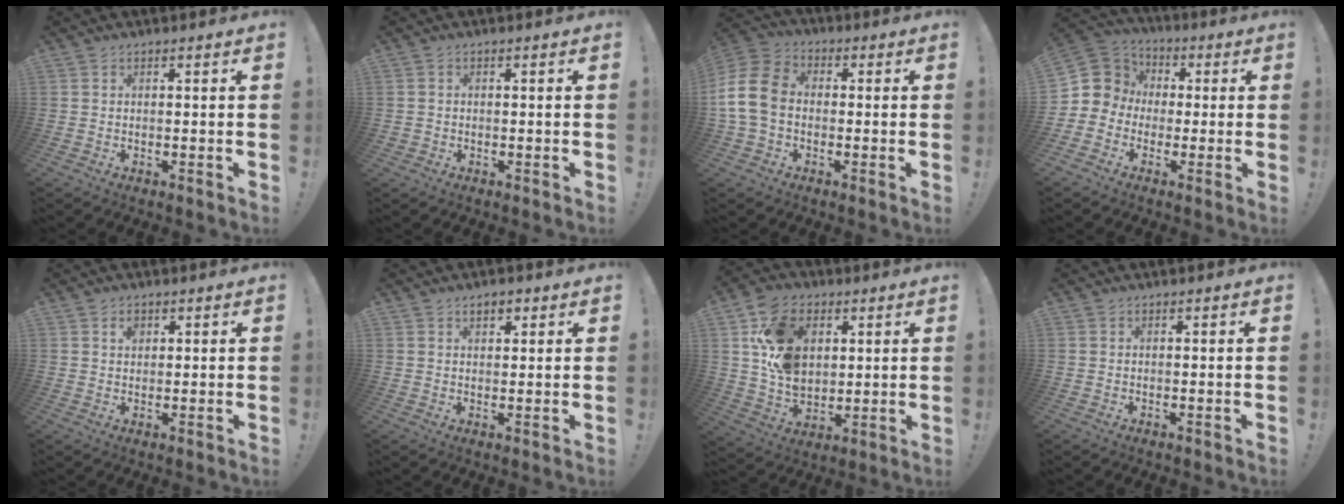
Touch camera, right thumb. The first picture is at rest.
{"total": 1.1, "force": [-0.3, 0.9, 0.4], "torque": [-0.006, 0.002, -0.006]}
{"total": 13.6, "force": [-1.0, 10.2, 9.0], "torque": [-0.167, 0.022, -0.016]}
{"total": 8.1, "force": [-0.5, 7.9, 1.7], "torque": [-0.026, 0.008, -0.001]}
{"total": 2.0, "force": [1.0, 1.5, 1.0], "torque": [-0.001, -0.006, 0.014]}
{"total": 2.8, "force": [1.4, 1.7, 1.7], "torque": [-0.021, -0.003, 0.022]}
{"total": 16.3, "force": [5.6, 12.1, 9.5], "torque": [-0.162, -0.015, 0.114]}
{"total": 0.0}